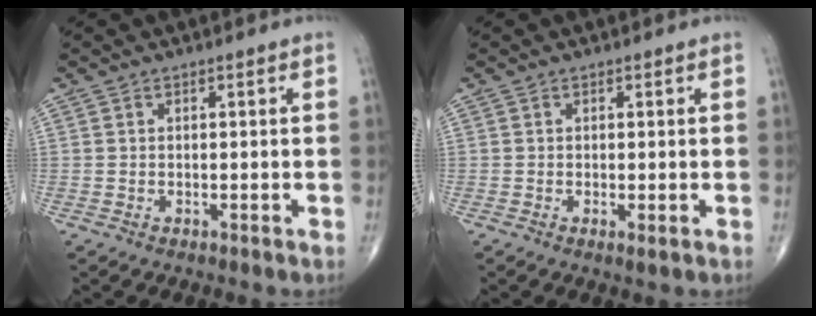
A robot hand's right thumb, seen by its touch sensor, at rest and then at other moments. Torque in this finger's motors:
{"motor_torque": [-0.19, 0.07, -0.10, 0.18, -0.02]}